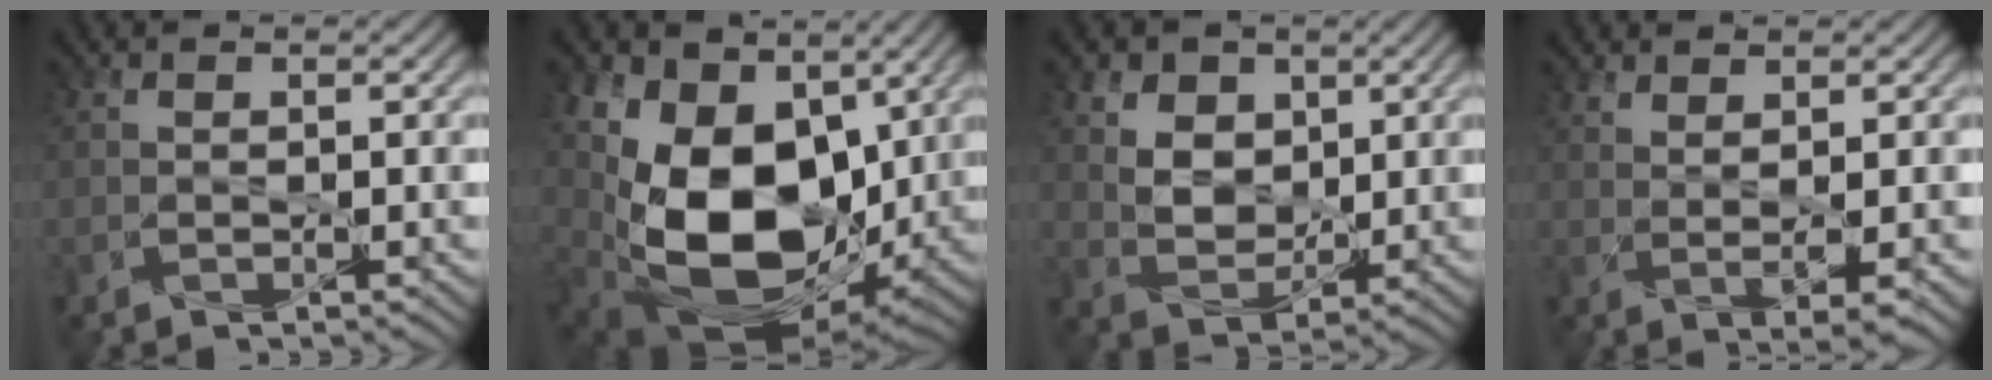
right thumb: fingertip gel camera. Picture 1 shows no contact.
{"total": 17.7, "force": [2.6, 11.8, 12.9], "torque": [-0.265, -0.028, 0.058]}
{"total": 6.4, "force": [2.8, 4.7, 3.3], "torque": [-0.096, -0.013, 0.063]}
{"total": 2.8, "force": [1.3, 0.5, 2.4], "torque": [-0.050, -0.003, 0.031]}